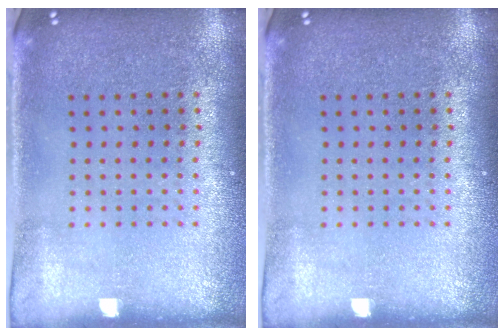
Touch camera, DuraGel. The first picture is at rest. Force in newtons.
{"total": 0.0}